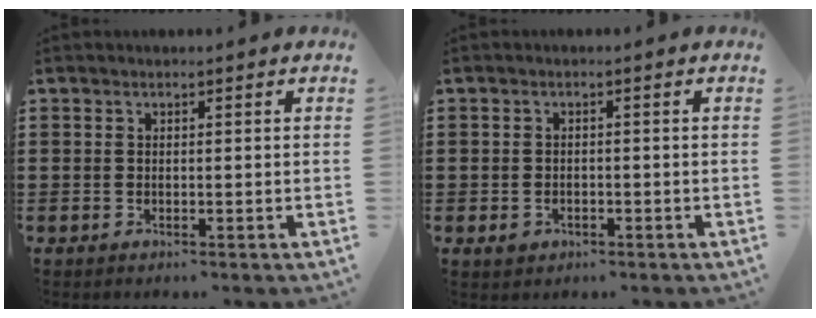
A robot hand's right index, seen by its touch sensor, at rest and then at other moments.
{"total": 1.2, "force": [-0.6, 0.9, 0.6], "torque": [-0.015, 0.001, -0.014]}